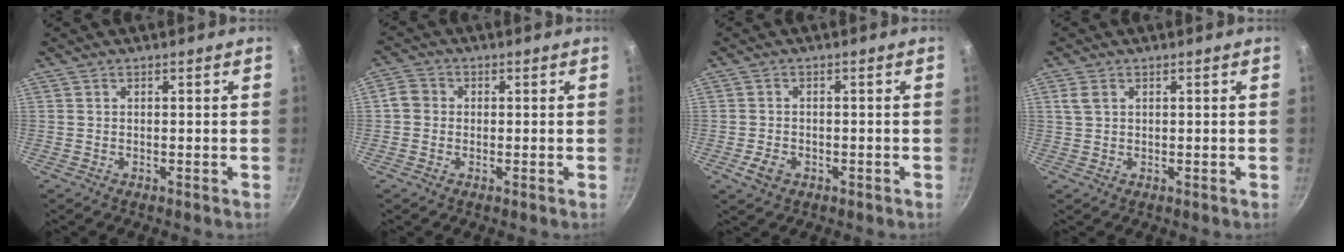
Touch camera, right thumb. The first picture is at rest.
{"total": 3.4, "force": [-0.2, 3.1, 1.4], "torque": [-0.015, 0.008, -0.015]}
{"total": 3.5, "force": [-1.5, 2.4, 2.0], "torque": [-0.033, 0.009, -0.024]}
{"total": 2.3, "force": [0.9, 1.6, 1.4], "torque": [-0.026, 0.001, 0.019]}